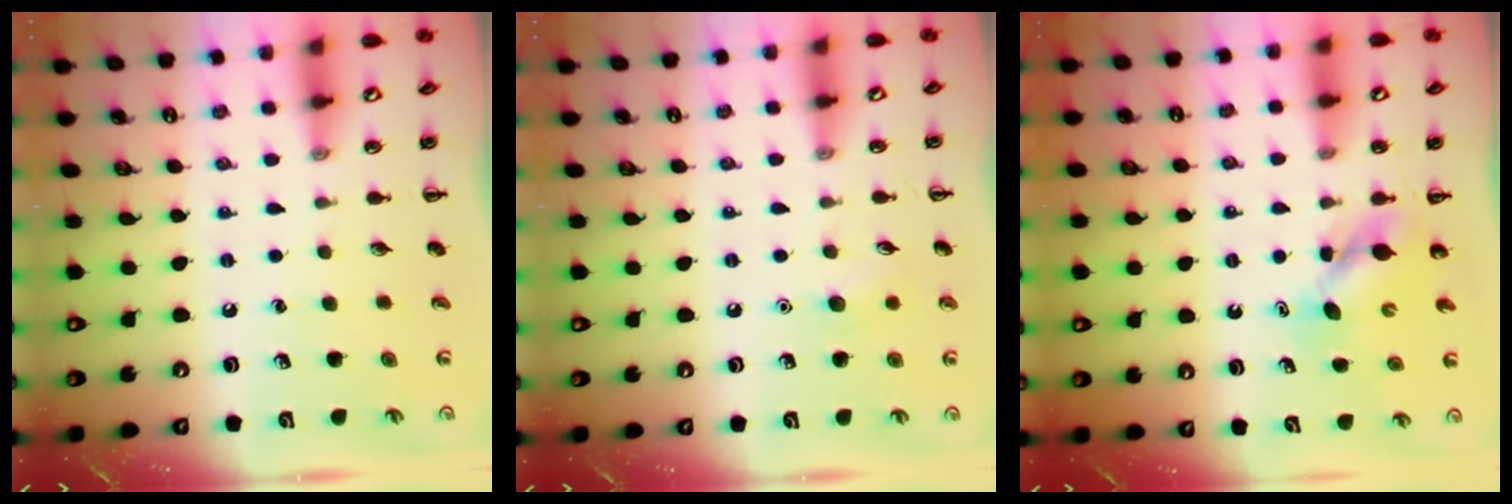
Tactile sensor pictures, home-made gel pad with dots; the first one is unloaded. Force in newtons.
{"total": 6.4, "press": 6.2, "slide": 1.6}
{"total": 5.0, "press": 4.9, "slide": 0.5}